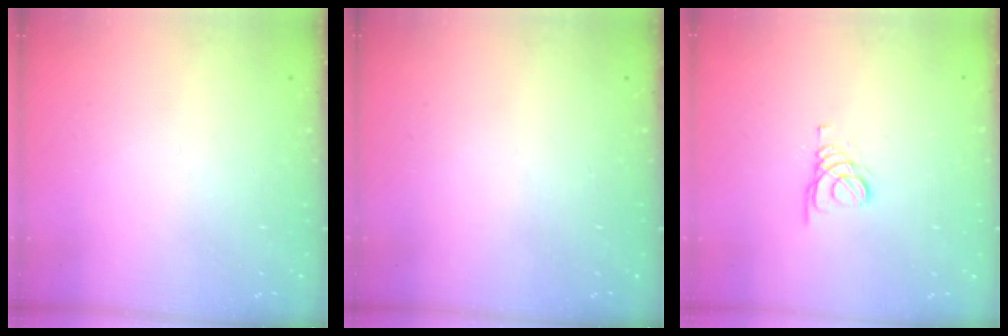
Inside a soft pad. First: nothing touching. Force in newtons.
{"total": 0.0}
{"total": 1.8, "press": 1.8, "slide": 0.2}